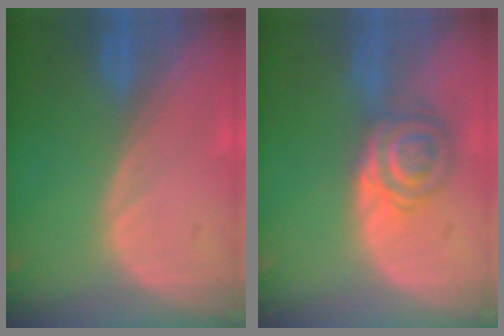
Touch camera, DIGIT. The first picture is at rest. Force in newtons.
{"total": 6.3, "press": 5.6, "slide": 2.7}